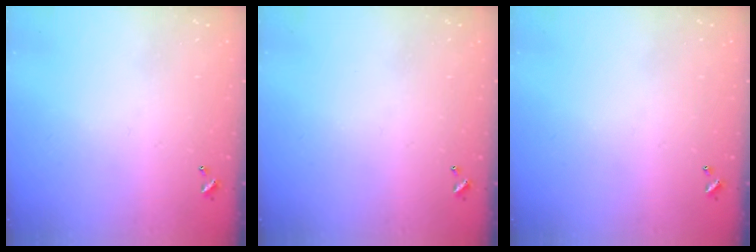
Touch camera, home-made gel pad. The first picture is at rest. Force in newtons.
{"total": 0.0}
{"total": 0.0}